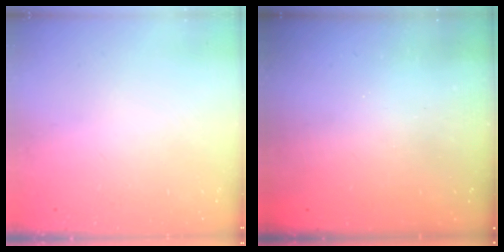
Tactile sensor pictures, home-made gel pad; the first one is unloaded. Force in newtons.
{"total": 3.0, "press": 3.0, "slide": 0.1}